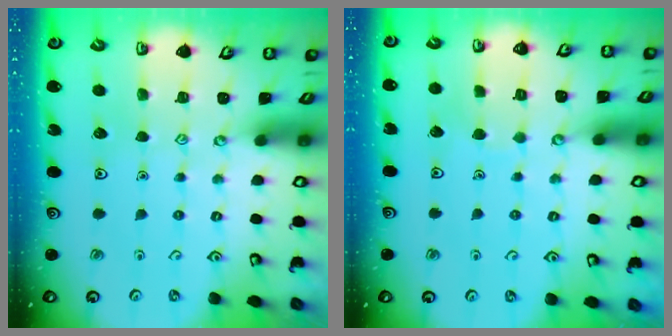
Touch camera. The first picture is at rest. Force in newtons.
{"total": 3.2, "press": 3.2, "slide": 0.3}